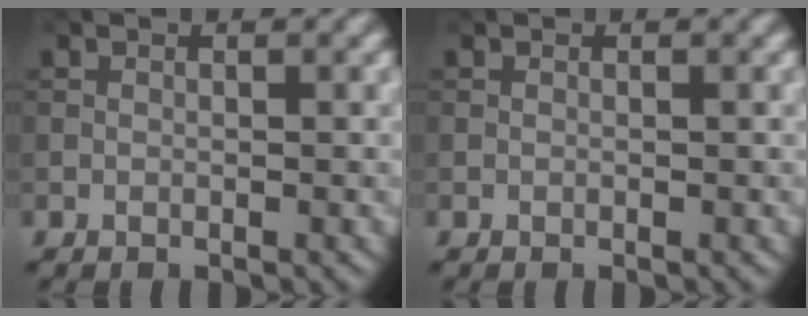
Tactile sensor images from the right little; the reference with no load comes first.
{"total": 0.0}